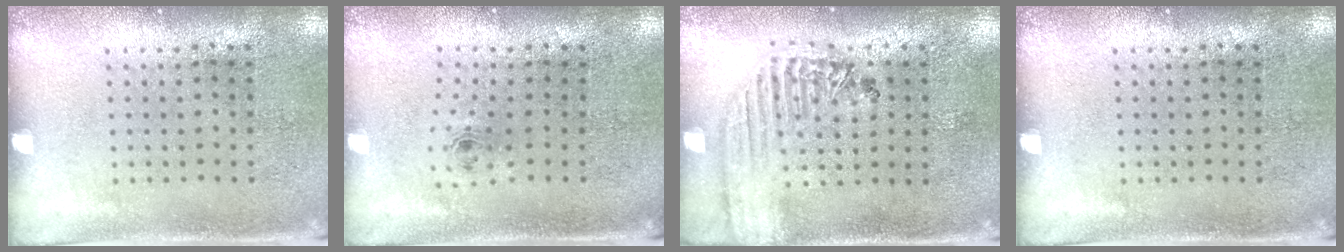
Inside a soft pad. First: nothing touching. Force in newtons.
{"total": 0.8, "press": 0.4, "slide": 0.7}
{"total": 1.8, "press": 1.7, "slide": 0.7}
{"total": 0.0}